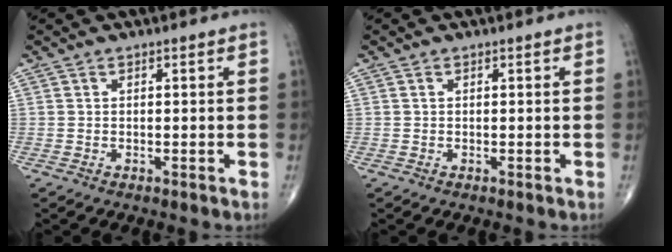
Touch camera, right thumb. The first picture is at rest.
{"total": 0.0}